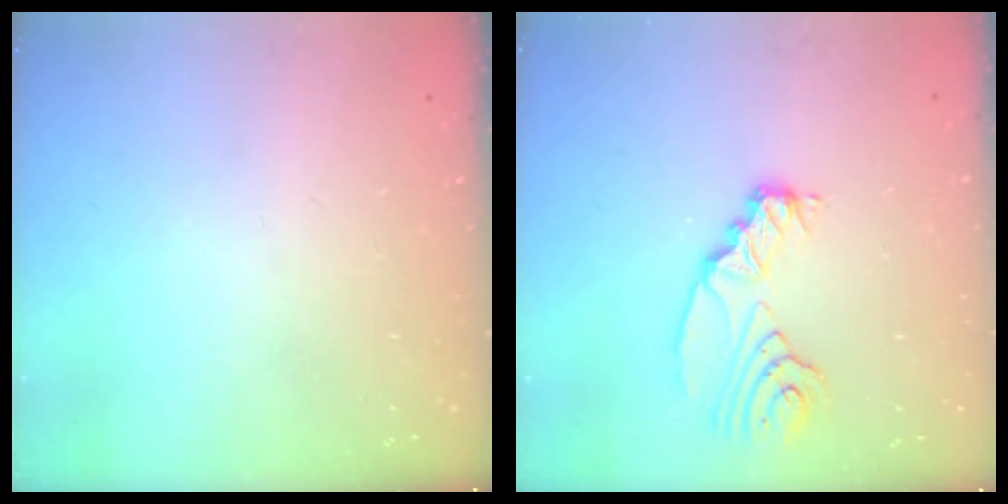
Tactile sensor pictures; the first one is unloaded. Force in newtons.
{"total": 10.3, "press": 10.2, "slide": 1.2}